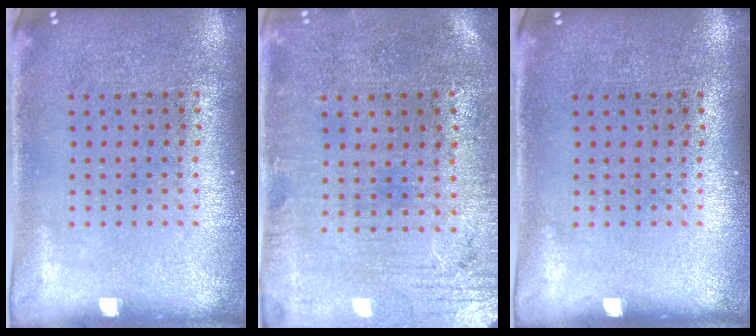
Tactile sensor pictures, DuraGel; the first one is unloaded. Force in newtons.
{"total": 0.6, "press": 0.4, "slide": 0.5}
{"total": 0.0}